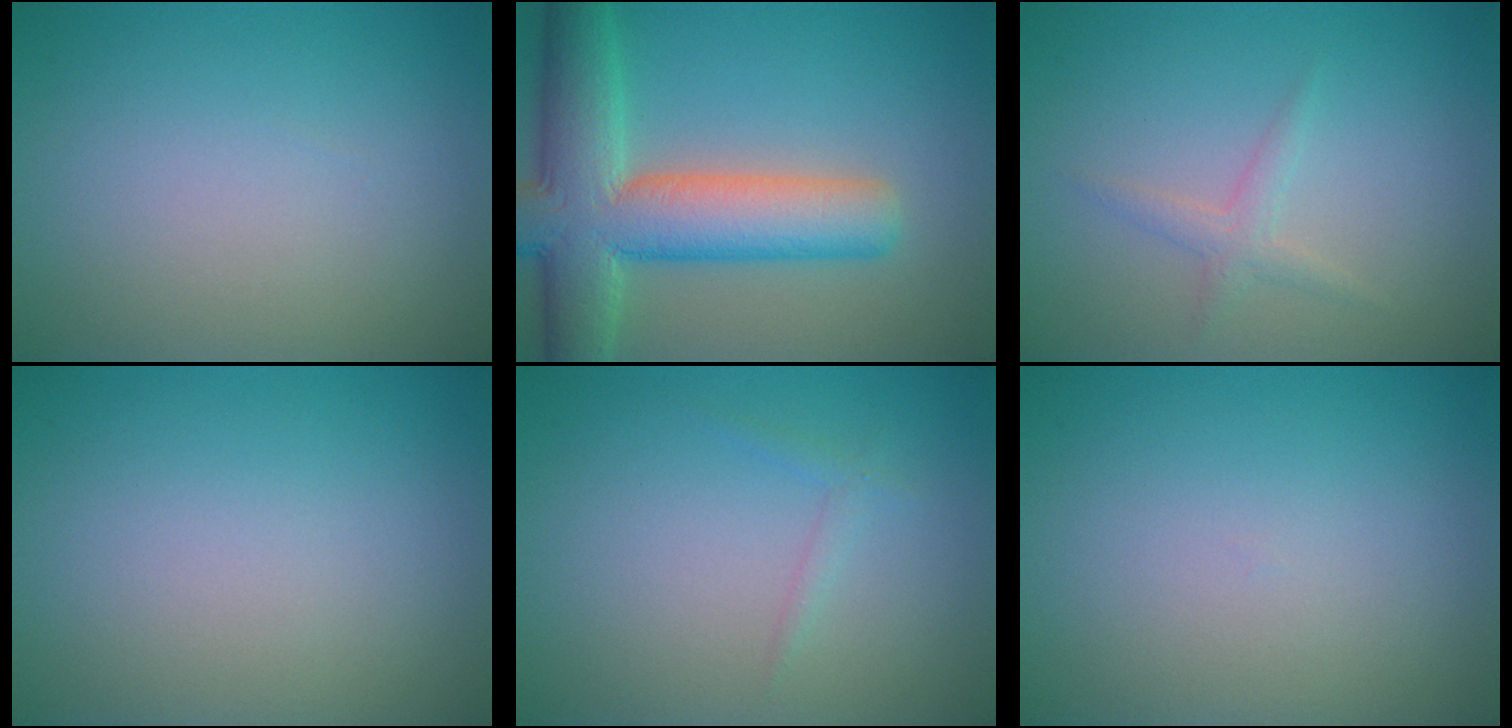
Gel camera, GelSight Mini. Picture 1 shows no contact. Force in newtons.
{"total": 10.0, "press": 10.0, "slide": 0.6}
{"total": 1.5, "press": 1.5, "slide": 0.0}
{"total": 0.0}
{"total": 0.9, "press": 0.9, "slide": 0.1}
{"total": 0.0}